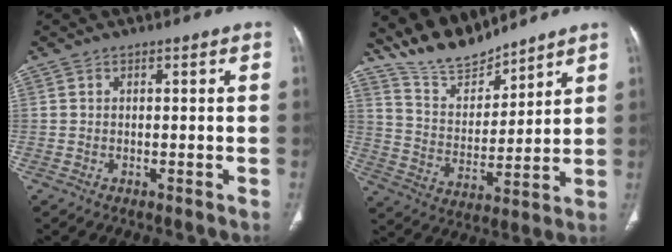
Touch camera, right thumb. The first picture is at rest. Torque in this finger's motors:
{"motor_torque": [-0.48, 0.51, -0.41, 0.71, 0.01]}